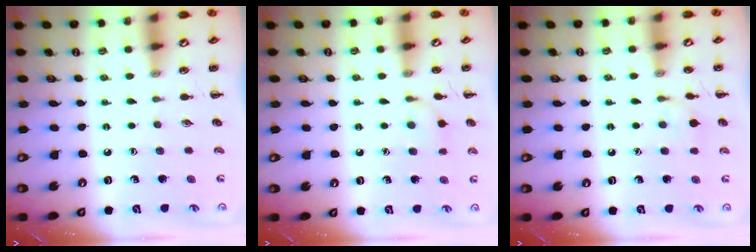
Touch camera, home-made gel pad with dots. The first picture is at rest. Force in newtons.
{"total": 7.6, "press": 7.4, "slide": 1.9}
{"total": 6.2, "press": 5.9, "slide": 1.9}